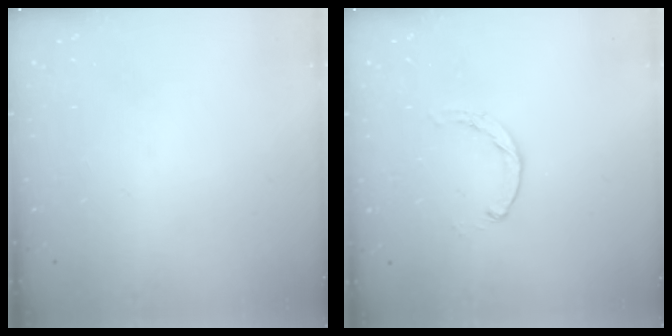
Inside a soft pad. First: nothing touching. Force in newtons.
{"total": 0.7, "press": 0.7, "slide": 0.2}